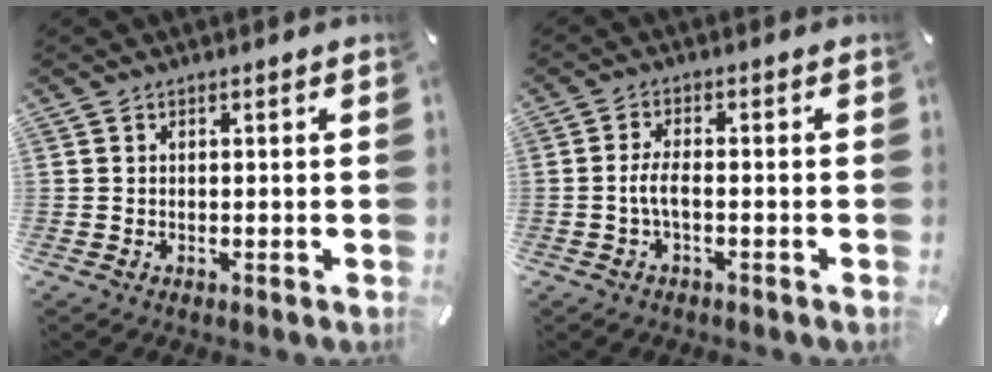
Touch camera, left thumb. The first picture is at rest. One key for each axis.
{"total": 4.1, "fx": -1.0, "fy": 1.5, "fz": 3.7, "tx": -0.086, "ty": 0.000, "tz": -0.024}